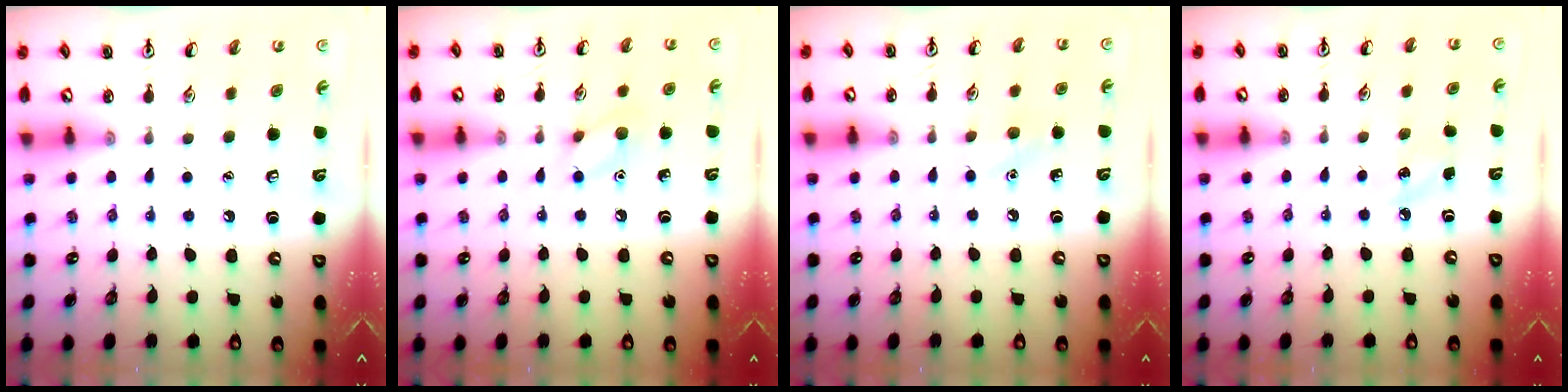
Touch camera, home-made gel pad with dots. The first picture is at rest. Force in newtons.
{"total": 6.7, "press": 6.6, "slide": 0.9}
{"total": 5.7, "press": 5.4, "slide": 1.9}
{"total": 4.5, "press": 4.2, "slide": 1.6}